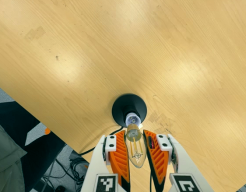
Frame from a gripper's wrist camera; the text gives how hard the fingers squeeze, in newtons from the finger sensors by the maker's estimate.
{"total": 22.4, "left": 24.6, "right": 20.2}